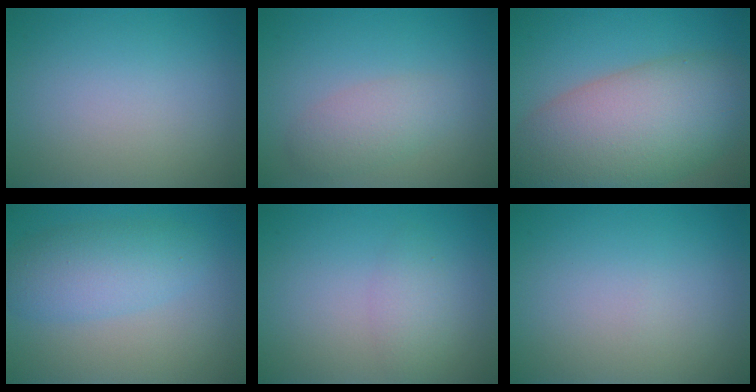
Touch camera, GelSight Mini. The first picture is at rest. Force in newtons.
{"total": 2.5, "press": 2.5, "slide": 0.1}
{"total": 11.9, "press": 11.9, "slide": 0.7}
{"total": 4.2, "press": 4.2, "slide": 0.1}
{"total": 1.9, "press": 1.9, "slide": 0.1}
{"total": 0.0}